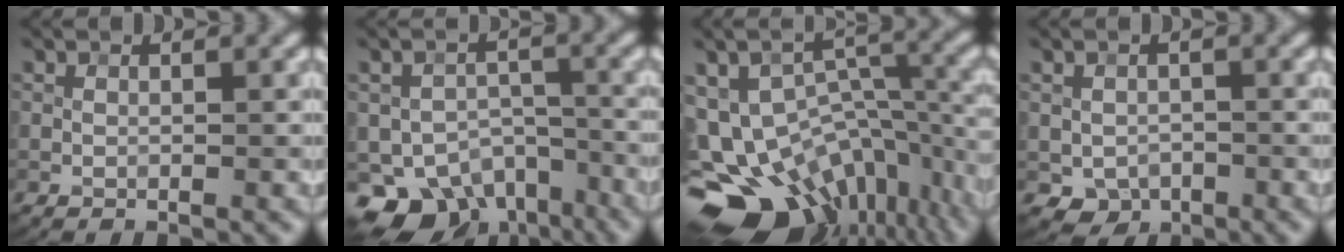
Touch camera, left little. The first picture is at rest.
{"total": 8.8, "force": [-5.9, 5.1, 4.1], "torque": [-0.064, -0.015, -0.091]}
{"total": 15.3, "force": [-7.5, 10.3, 8.6], "torque": [-0.167, -0.016, -0.101]}
{"total": 2.9, "force": [-1.1, 2.3, 1.4], "torque": [-0.020, -0.009, -0.014]}